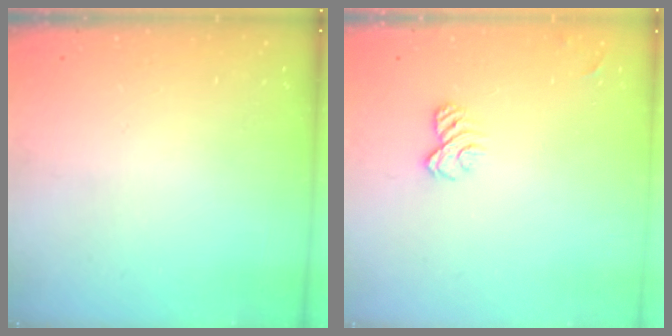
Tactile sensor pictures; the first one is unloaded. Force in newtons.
{"total": 6.2, "press": 6.1, "slide": 1.1}